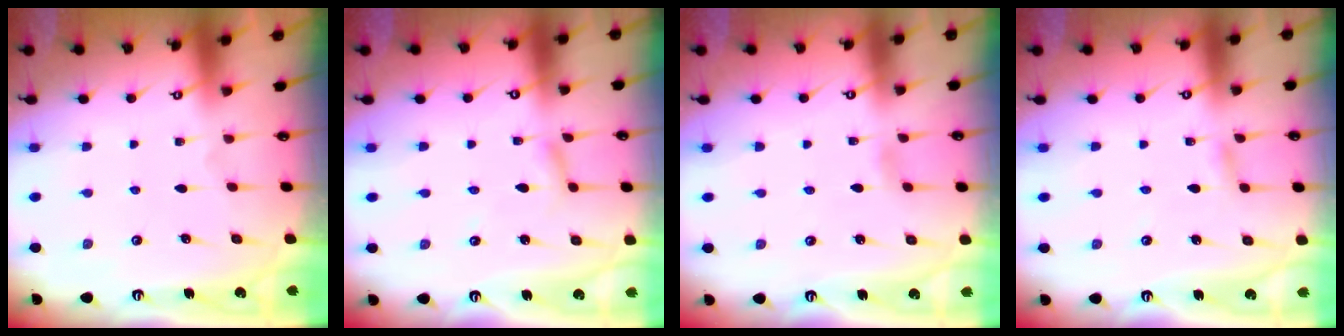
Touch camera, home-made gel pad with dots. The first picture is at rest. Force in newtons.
{"total": 2.2, "press": 2.2, "slide": 0.2}
{"total": 1.6, "press": 1.6, "slide": 0.2}
{"total": 2.9, "press": 2.9, "slide": 0.4}